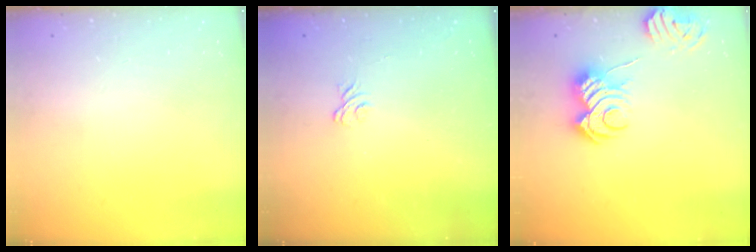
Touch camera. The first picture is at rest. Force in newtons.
{"total": 1.9, "press": 1.5, "slide": 1.1}
{"total": 9.0, "press": 9.0, "slide": 1.0}